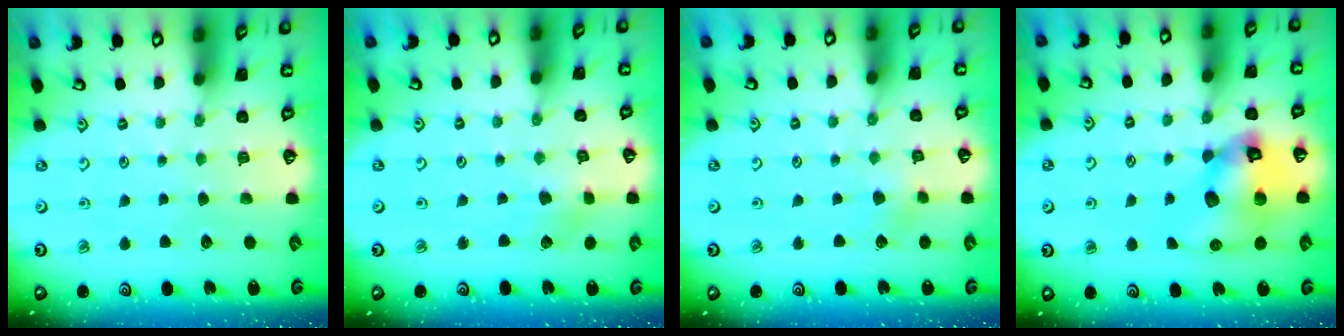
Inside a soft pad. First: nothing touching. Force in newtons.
{"total": 2.4, "press": 2.4, "slide": 0.2}
{"total": 2.9, "press": 2.9, "slide": 0.3}
{"total": 14.5, "press": 14.3, "slide": 2.3}